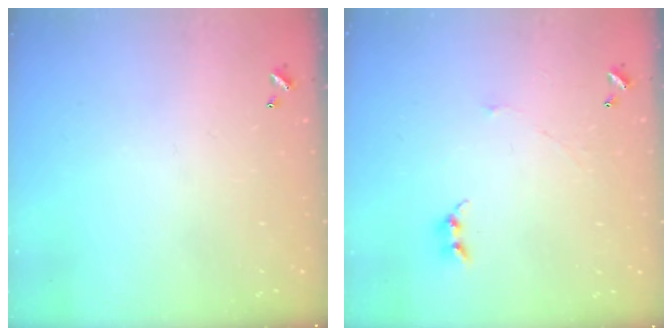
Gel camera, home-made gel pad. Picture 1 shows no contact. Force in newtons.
{"total": 1.5, "press": 1.4, "slide": 0.2}